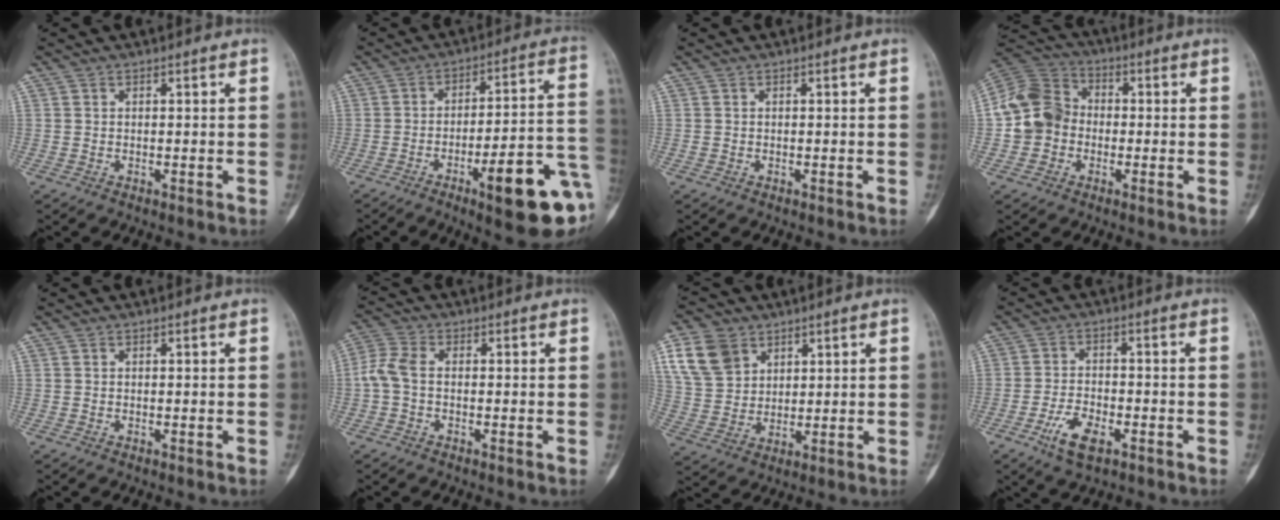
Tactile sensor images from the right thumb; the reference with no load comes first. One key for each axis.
{"total": 18.8, "fx": -7.2, "fy": 4.0, "fz": 17.0, "tx": -0.180, "ty": 0.033, "tz": -0.091}
{"total": 0.0}
{"total": 10.9, "fx": -1.3, "fy": 9.7, "fz": 4.7, "tx": -0.078, "ty": 0.031, "tz": -0.038}
{"total": 0.0}
{"total": 4.6, "fx": -0.5, "fy": 3.2, "fz": 3.3, "tx": -0.084, "ty": 0.011, "tz": -0.022}
{"total": 10.2, "fx": 5.0, "fy": 7.5, "fz": 4.8, "tx": -0.082, "ty": -0.011, "tz": 0.104}
{"total": 6.8, "fx": -3.6, "fy": 3.1, "fz": 4.9, "tx": -0.089, "ty": 0.011, "tz": -0.064}